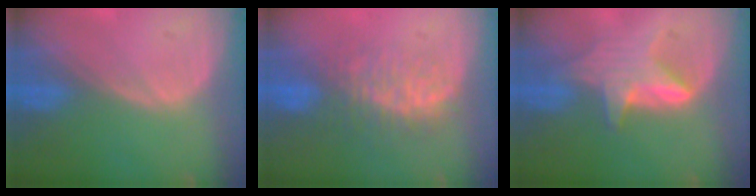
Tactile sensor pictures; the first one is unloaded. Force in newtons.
{"total": 7.9, "press": 7.4, "slide": 2.8}
{"total": 6.0, "press": 5.8, "slide": 1.2}